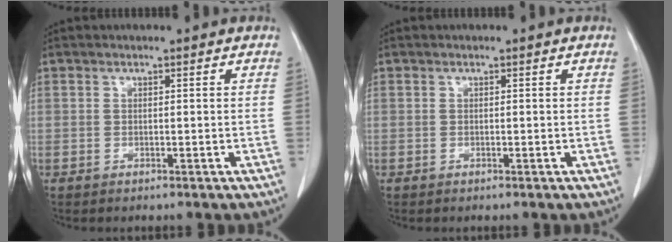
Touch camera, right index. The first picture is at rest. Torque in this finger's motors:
{"motor_torque": [0.00, 0.00, 0.00, 0.00]}